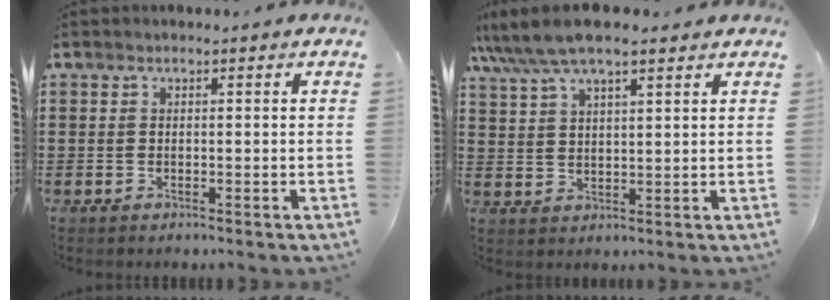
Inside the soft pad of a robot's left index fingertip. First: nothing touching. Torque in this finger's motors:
{"motor_torque": [2.14, 0.00, 1.05, 0.21]}